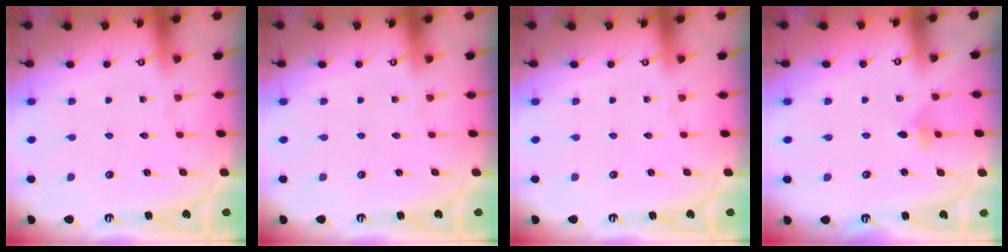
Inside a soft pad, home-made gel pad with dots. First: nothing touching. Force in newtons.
{"total": 0.0}
{"total": 0.0}
{"total": 3.4, "press": 3.3, "slide": 0.6}